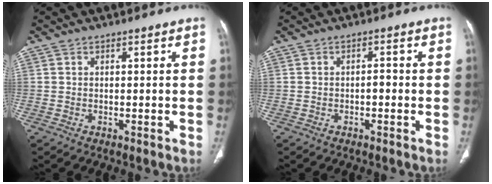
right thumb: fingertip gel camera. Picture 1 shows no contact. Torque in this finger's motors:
{"motor_torque": [0.24, 0.56, 0.62, 0.12, 0.01]}